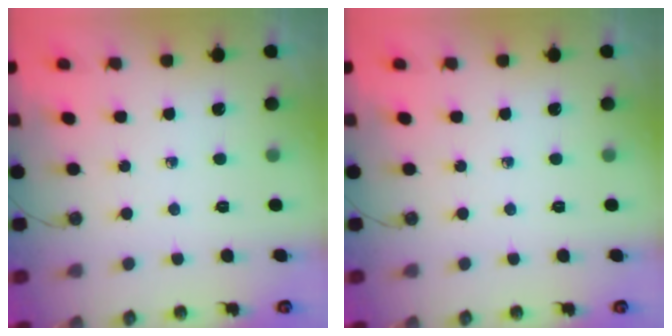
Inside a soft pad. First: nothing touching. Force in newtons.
{"total": 0.0}